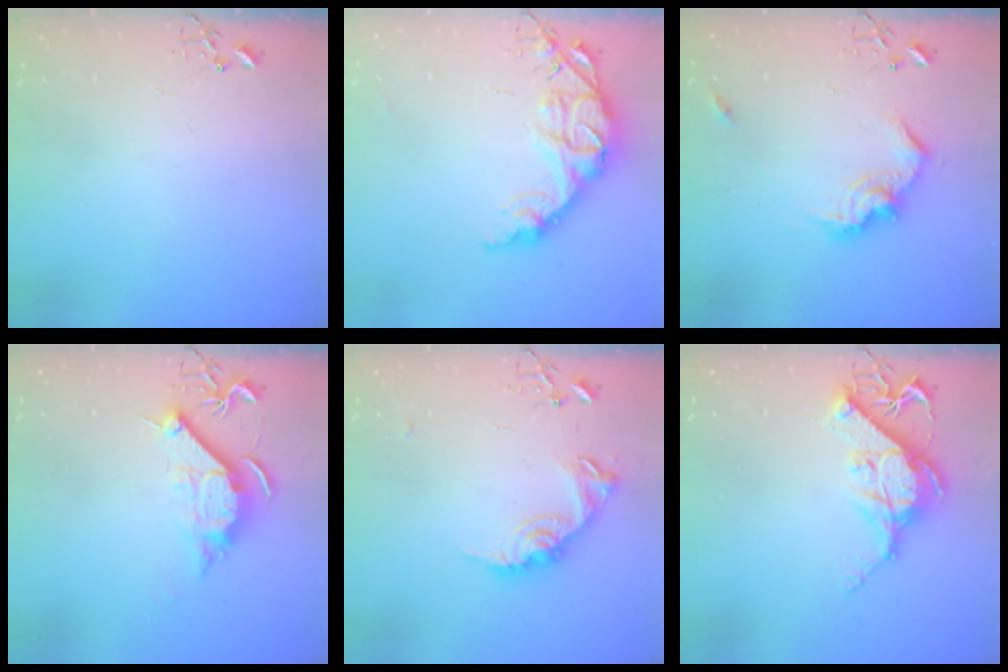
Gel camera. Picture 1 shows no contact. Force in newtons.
{"total": 14.4, "press": 14.4, "slide": 1.1}
{"total": 13.8, "press": 13.7, "slide": 1.1}
{"total": 10.5, "press": 10.5, "slide": 0.4}
{"total": 13.6, "press": 13.6, "slide": 0.9}
{"total": 11.7, "press": 11.6, "slide": 1.5}